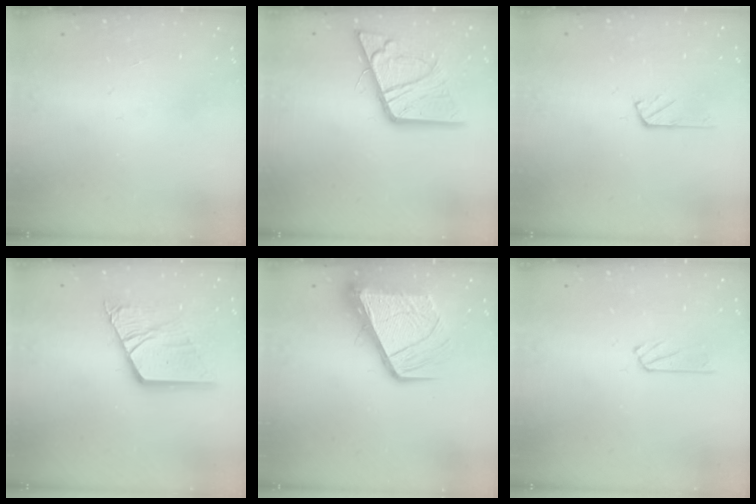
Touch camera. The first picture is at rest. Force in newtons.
{"total": 18.3, "press": 18.2, "slide": 2.0}
{"total": 2.9, "press": 2.9, "slide": 0.5}
{"total": 15.1, "press": 15.1, "slide": 1.2}
{"total": 12.3, "press": 12.2, "slide": 1.6}
{"total": 3.6, "press": 3.6, "slide": 0.4}